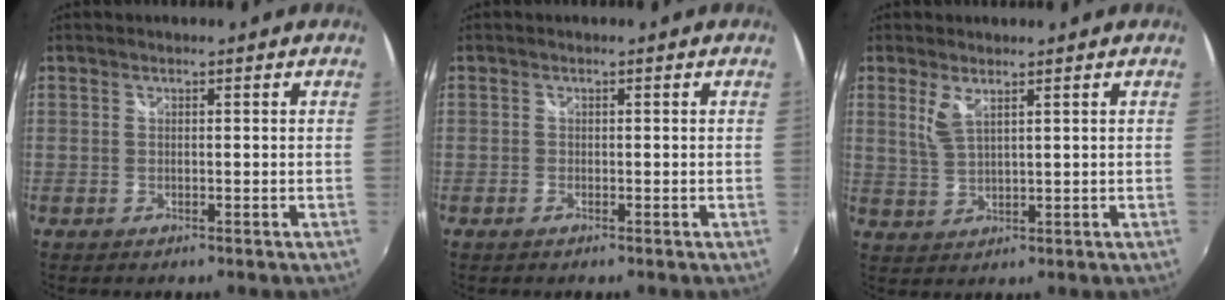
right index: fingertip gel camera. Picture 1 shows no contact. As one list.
[{"total": 0.7, "force": [-0.6, 0.3, 0.2], "torque": [-0.005, -0.003, -0.013]}, {"total": 3.5, "force": [1.9, 1.0, 2.8], "torque": [-0.057, -0.003, 0.040]}]